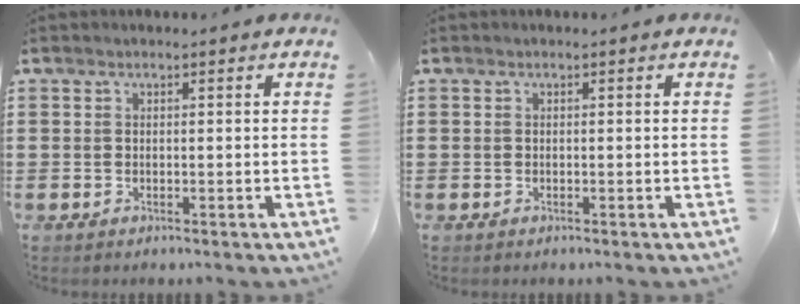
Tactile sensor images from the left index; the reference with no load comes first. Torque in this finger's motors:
{"motor_torque": [0.00, 0.00, 0.00, 0.00]}